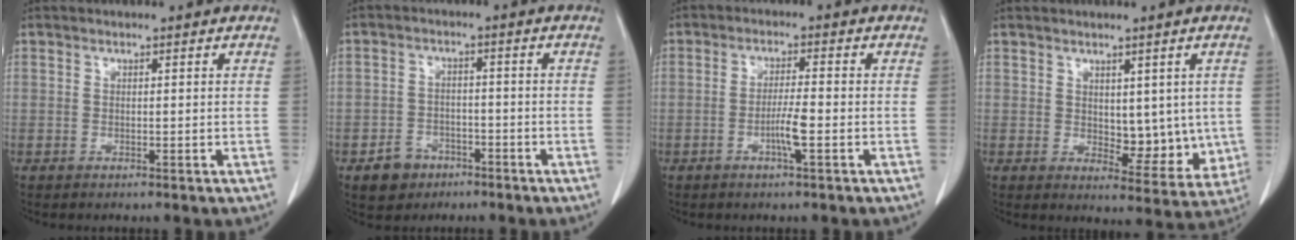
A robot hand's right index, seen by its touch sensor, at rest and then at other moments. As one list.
[{"total": 4.7, "force": [-2.9, 3.6, 1.2], "torque": [-0.019, 0.009, -0.041]}, {"total": 4.0, "force": [-1.4, -0.1, 3.7], "torque": [-0.071, -0.004, -0.029]}, {"total": 7.5, "force": [0.6, 4.2, 6.1], "torque": [-0.057, -0.010, 0.019]}]